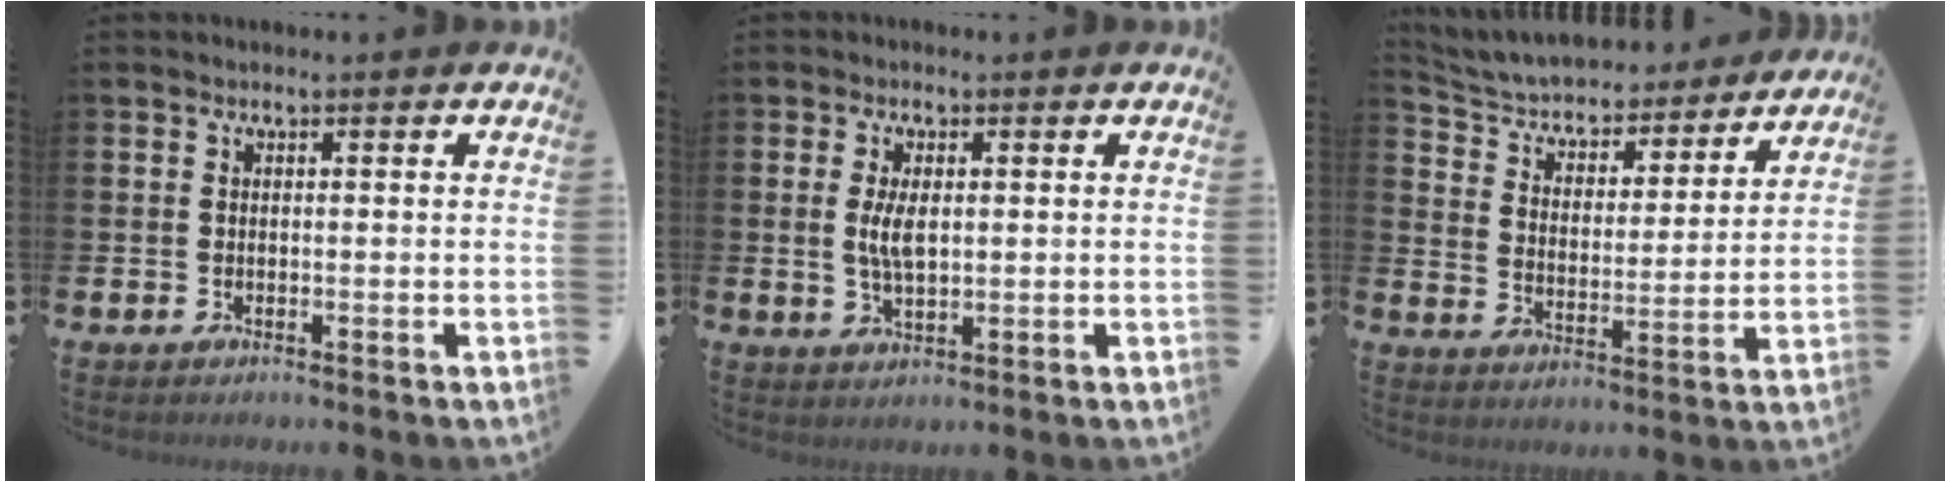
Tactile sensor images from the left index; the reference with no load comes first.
{"total": 4.2, "force": [0.8, 1.8, 3.7], "torque": [-0.063, 0.002, 0.011]}
{"total": 5.6, "force": [5.2, 1.7, 1.0], "torque": [-0.051, -0.042, 0.084]}